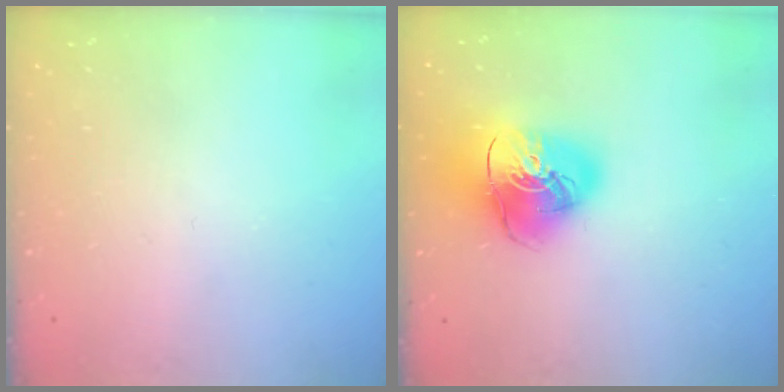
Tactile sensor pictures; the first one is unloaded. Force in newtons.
{"total": 16.7, "press": 16.5, "slide": 2.0}